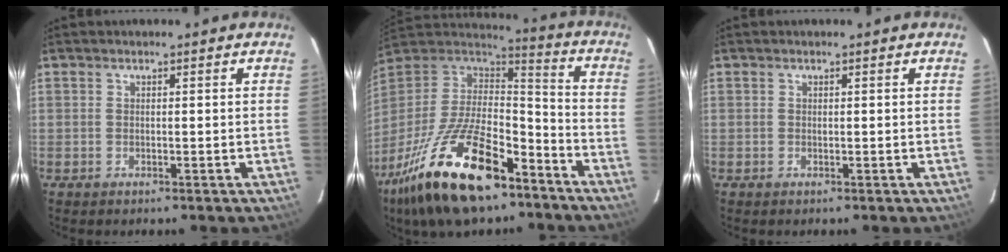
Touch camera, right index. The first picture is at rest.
{"total": 26.5, "force": [-16.1, 10.9, 18.0], "torque": [-0.357, -0.029, -0.269]}
{"total": 0.0}